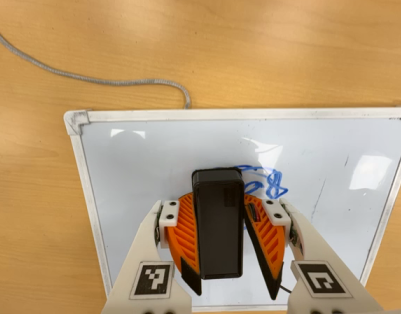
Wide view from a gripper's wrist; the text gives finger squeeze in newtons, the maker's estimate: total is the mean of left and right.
{"total": 12.5, "left": 13.9, "right": 11.0}